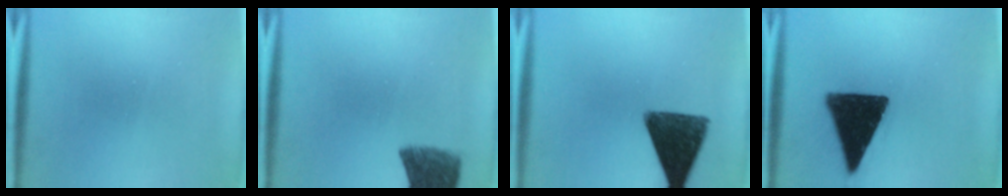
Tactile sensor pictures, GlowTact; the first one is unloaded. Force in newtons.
{"total": 7.8}
{"total": 12.6}
{"total": 16.6}